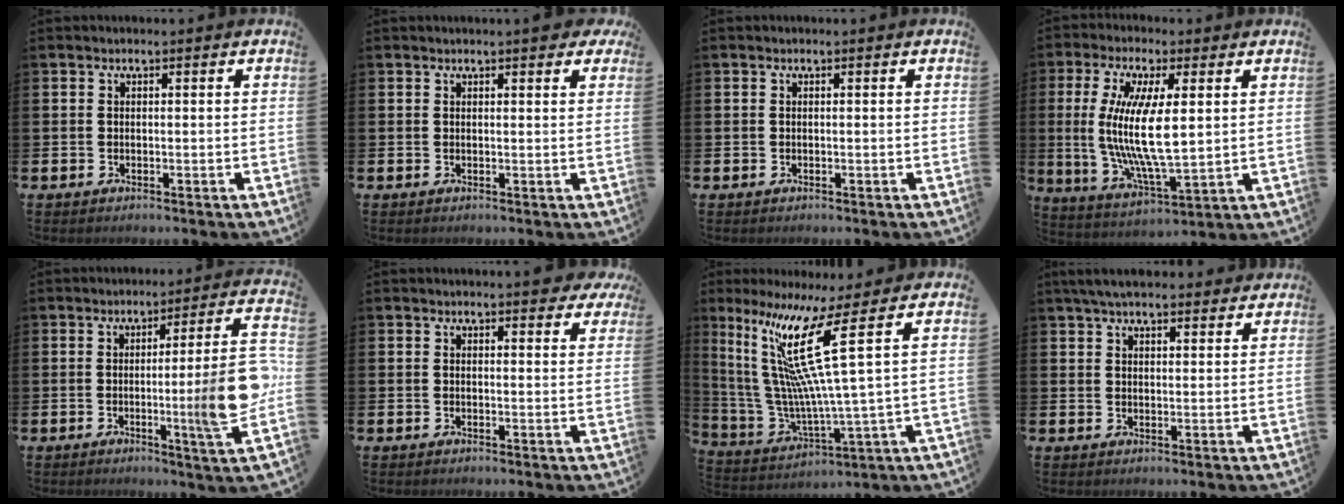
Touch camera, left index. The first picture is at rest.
{"total": 1.8, "force": [1.7, 0.2, 0.6], "torque": [-0.002, -0.001, 0.028]}
{"total": 0.0}
{"total": 11.1, "force": [2.5, 3.3, 10.3], "torque": [-0.200, -0.022, 0.038]}
{"total": 10.5, "force": [-1.1, -0.2, 10.4], "torque": [-0.143, -0.025, -0.029]}
{"total": 2.4, "force": [2.3, 0.5, 0.4], "torque": [0.000, -0.008, 0.039]}
{"total": 14.9, "force": [6.5, 1.0, 13.4], "torque": [-0.291, -0.045, 0.090]}
{"total": 4.8, "force": [4.4, 1.0, 1.4], "torque": [-0.037, -0.011, 0.082]}